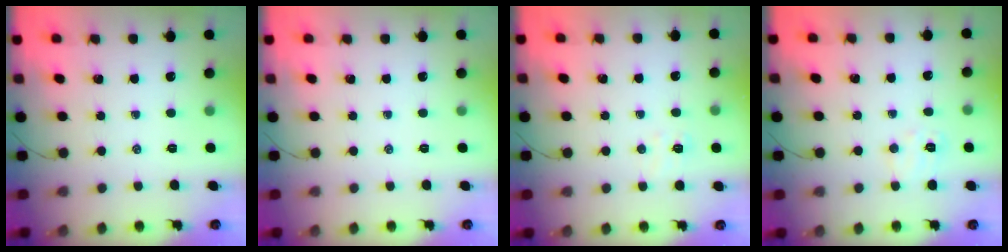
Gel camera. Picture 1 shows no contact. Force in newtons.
{"total": 0.0}
{"total": 5.1, "press": 4.9, "slide": 1.4}
{"total": 6.9, "press": 6.8, "slide": 1.0}